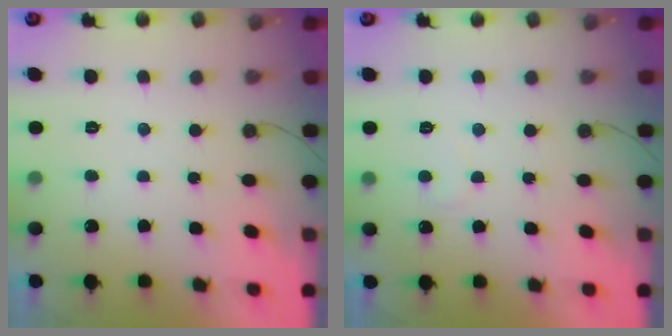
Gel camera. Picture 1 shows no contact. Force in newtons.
{"total": 5.3, "press": 5.3, "slide": 0.3}